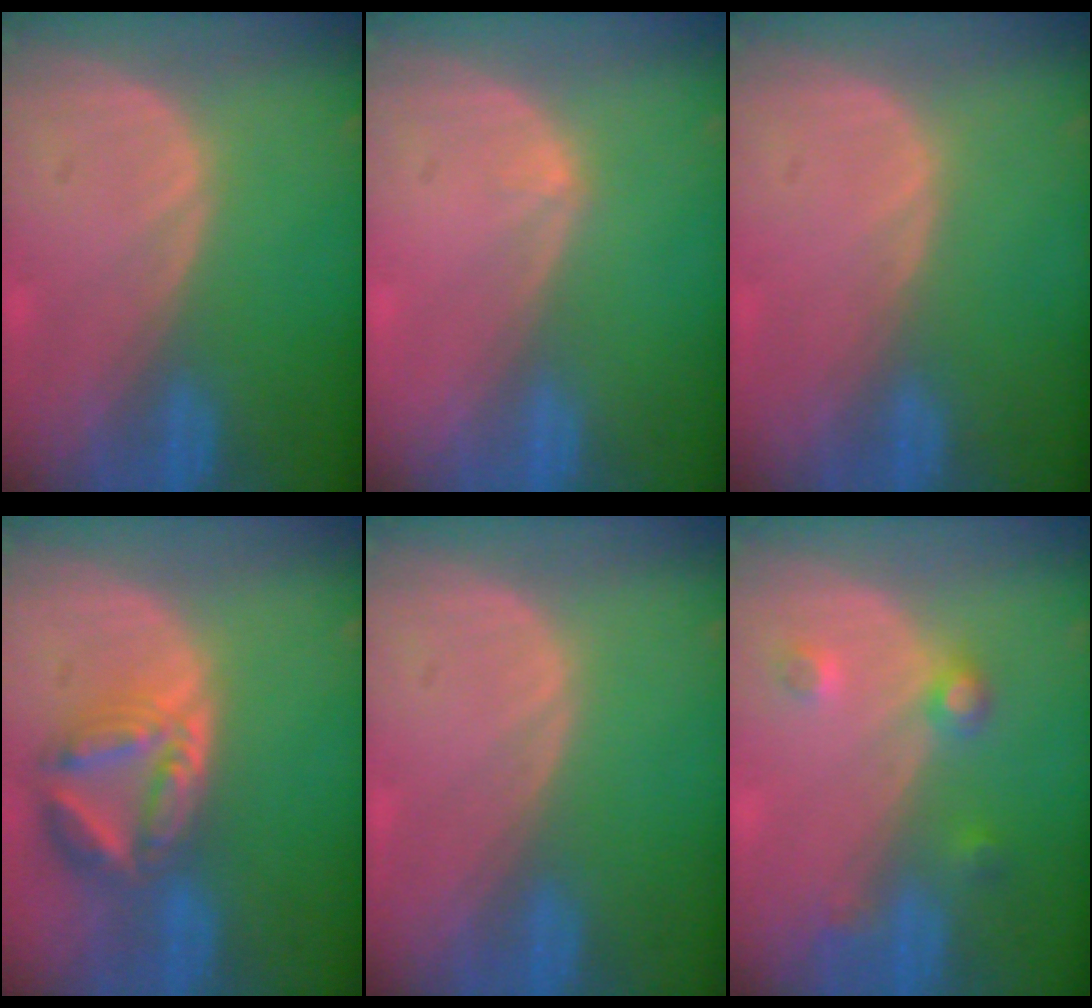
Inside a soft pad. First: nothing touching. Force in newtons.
{"total": 0.6, "press": 0.4, "slide": 0.5}
{"total": 0.0}
{"total": 8.0, "press": 7.0, "slide": 3.8}
{"total": 0.0}
{"total": 3.8, "press": 3.5, "slide": 1.4}